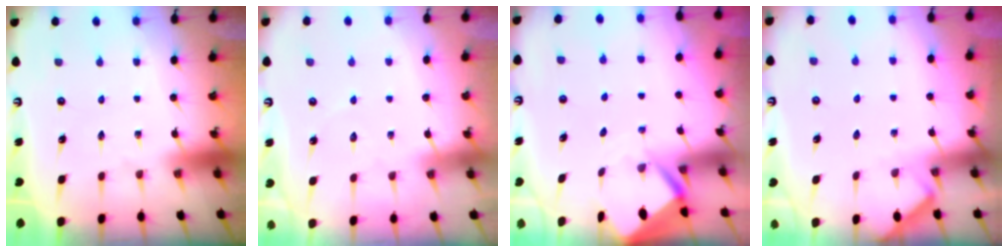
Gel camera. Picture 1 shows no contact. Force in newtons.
{"total": 3.7, "press": 3.7, "slide": 0.5}
{"total": 2.8, "press": 2.8, "slide": 0.1}
{"total": 3.0, "press": 2.9, "slide": 0.3}